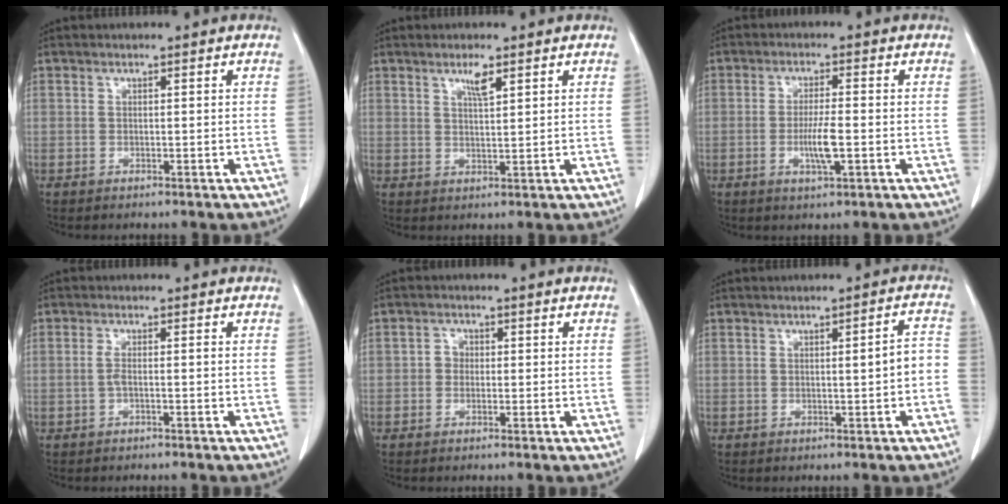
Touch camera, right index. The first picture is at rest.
{"total": 3.0, "force": [1.9, 0.3, 2.3], "torque": [-0.043, -0.002, 0.035]}
{"total": 4.8, "force": [-1.1, 0.5, 4.6], "torque": [-0.089, -0.007, -0.018]}
{"total": 1.5, "force": [-0.3, 0.1, 1.5], "torque": [-0.030, 0.000, -0.007]}
{"total": 1.7, "force": [0.0, 1.6, 0.7], "torque": [-0.006, 0.005, -0.003]}
{"total": 3.1, "force": [-0.4, 0.4, 3.1], "torque": [-0.041, 0.009, -0.004]}